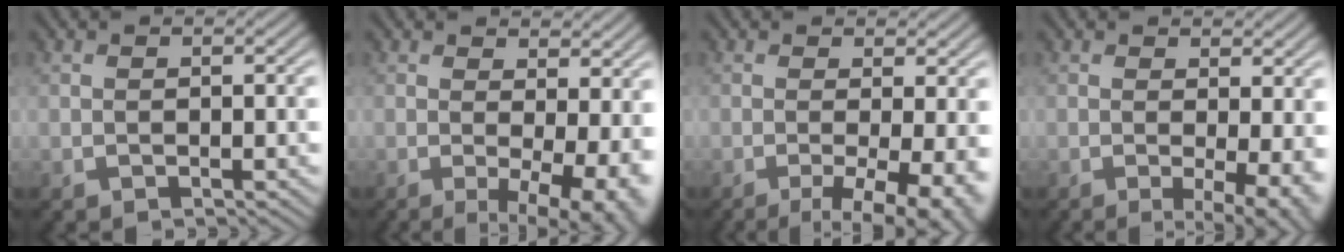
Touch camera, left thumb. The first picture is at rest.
{"total": 9.5, "force": [-0.1, 3.6, 8.8], "torque": [-0.114, -0.006, 0.011]}
{"total": 8.3, "force": [-2.2, 2.4, 7.6], "torque": [-0.111, -0.010, -0.026]}
{"total": 5.6, "force": [-0.2, 1.6, 5.4], "torque": [-0.076, -0.009, -0.001]}